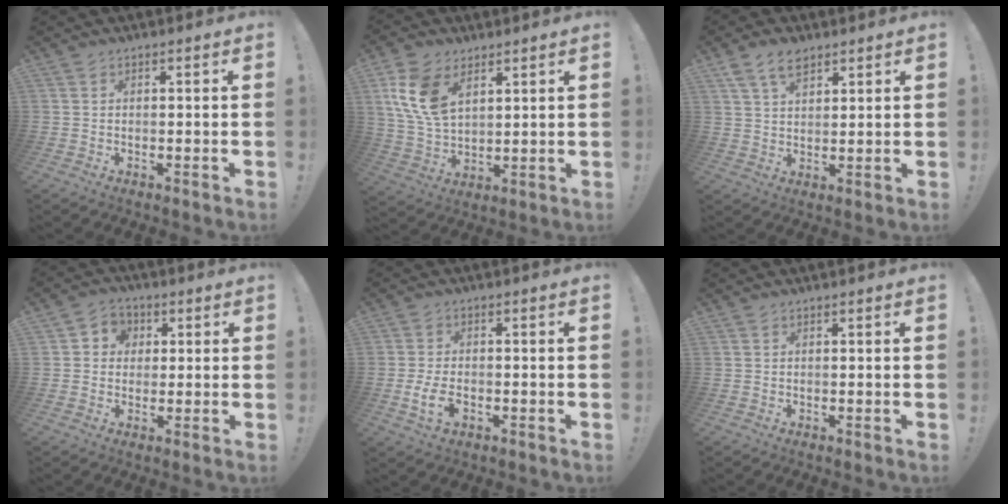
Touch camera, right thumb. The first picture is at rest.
{"total": 13.1, "force": [6.1, 8.1, 8.3], "torque": [-0.164, -0.020, 0.115]}
{"total": 6.9, "force": [4.6, 3.7, 3.5], "torque": [-0.063, -0.013, 0.086]}
{"total": 5.1, "force": [0.2, 4.9, 1.4], "torque": [-0.012, 0.006, 0.004]}
{"total": 6.2, "force": [-2.4, 3.5, 4.5], "torque": [-0.082, -0.002, -0.040]}
{"total": 0.0}